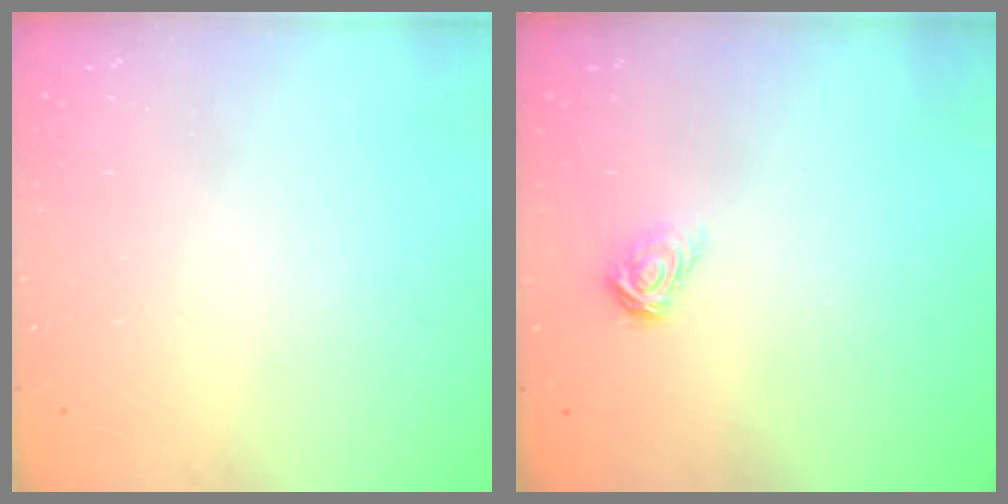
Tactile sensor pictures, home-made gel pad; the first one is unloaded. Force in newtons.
{"total": 5.1, "press": 5.1, "slide": 0.5}